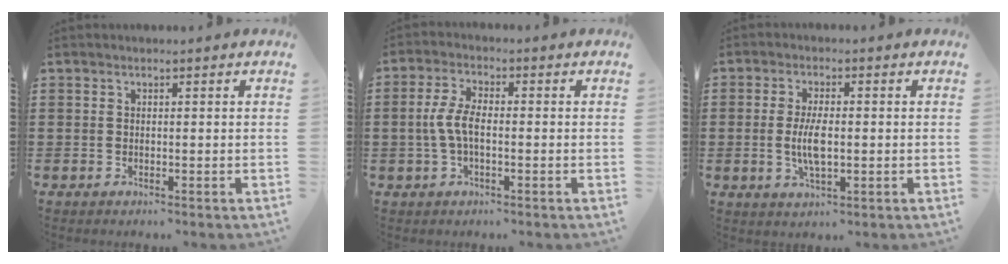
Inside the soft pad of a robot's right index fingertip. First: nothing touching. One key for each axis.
{"total": 4.7, "fx": -0.6, "fy": 1.8, "fz": 4.3, "tx": -0.106, "ty": -0.004, "tz": -0.020}
{"total": 5.0, "fx": -0.3, "fy": 1.9, "fz": 4.6, "tx": -0.102, "ty": -0.004, "tz": -0.012}